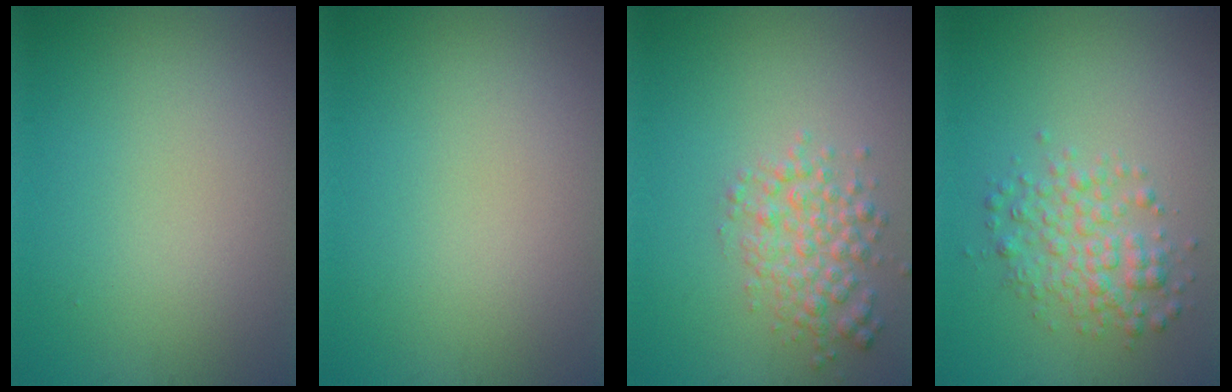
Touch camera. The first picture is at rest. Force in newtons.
{"total": 0.0}
{"total": 3.2, "press": 3.2, "slide": 0.1}
{"total": 3.4, "press": 3.4, "slide": 0.1}